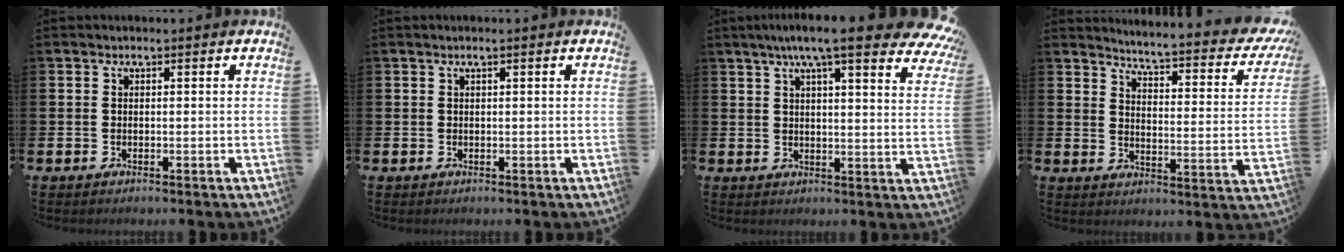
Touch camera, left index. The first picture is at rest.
{"total": 0.6, "force": [0.3, -0.1, 0.5], "torque": [-0.014, 0.003, 0.006]}
{"total": 8.7, "force": [7.2, 1.3, 4.8], "torque": [-0.097, -0.026, 0.123]}
{"total": 4.2, "force": [3.9, 0.3, 1.5], "torque": [-0.035, -0.045, 0.053]}